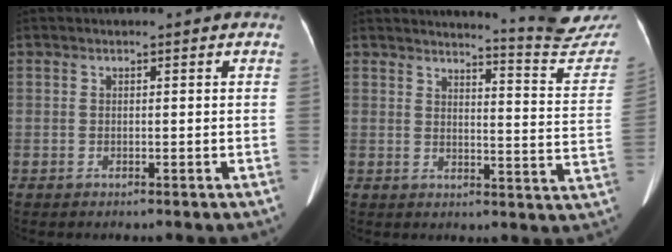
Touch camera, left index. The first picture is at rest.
{"total": 13.7, "force": [13.6, -1.3, 1.4], "torque": [-0.016, -0.117, 0.143]}